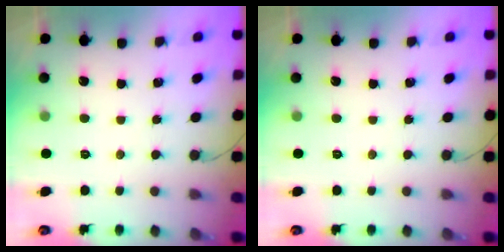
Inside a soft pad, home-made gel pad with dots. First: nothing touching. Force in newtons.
{"total": 0.0}